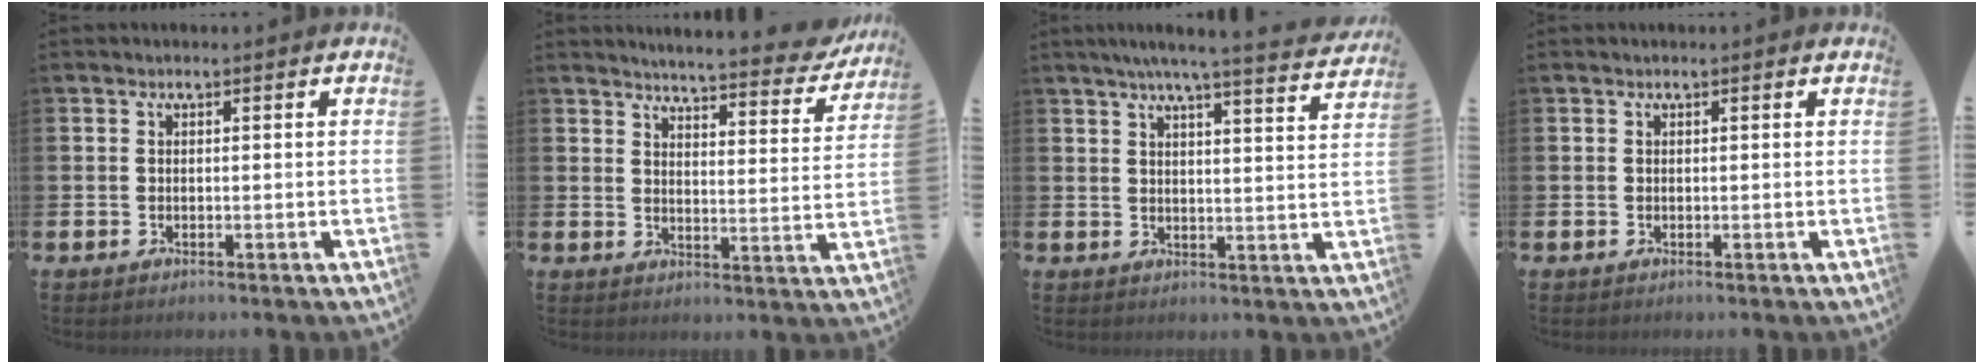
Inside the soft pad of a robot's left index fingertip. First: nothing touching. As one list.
[{"total": 4.7, "force": [4.6, 0.3, 0.9], "torque": [-0.028, -0.041, 0.072]}, {"total": 5.8, "force": [5.3, -0.3, 2.3], "torque": [-0.046, -0.030, 0.086]}, {"total": 0.0}]